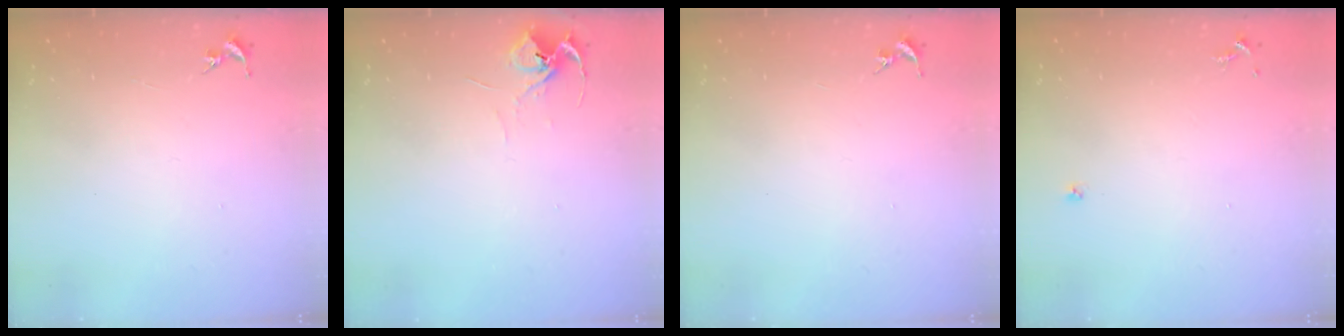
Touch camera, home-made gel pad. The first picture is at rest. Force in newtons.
{"total": 5.9, "press": 5.9, "slide": 0.4}
{"total": 0.0}
{"total": 4.3, "press": 4.3, "slide": 0.4}